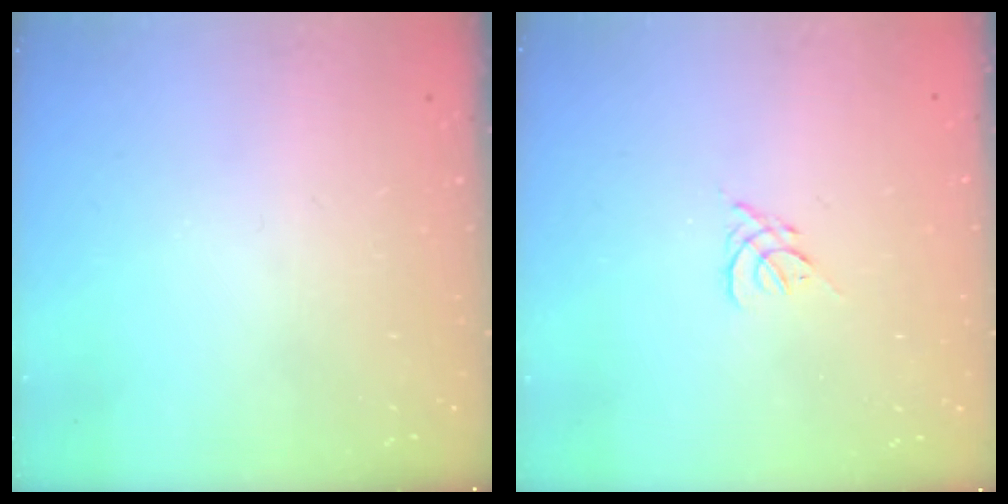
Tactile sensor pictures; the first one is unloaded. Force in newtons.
{"total": 1.3, "press": 1.2, "slide": 0.6}